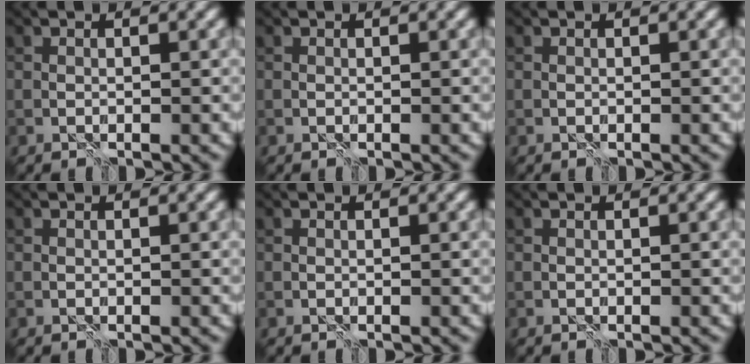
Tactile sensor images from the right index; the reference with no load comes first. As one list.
[{"total": 0.0}, {"total": 0.0}, {"total": 0.0}, {"total": 0.0}, {"total": 0.0}]